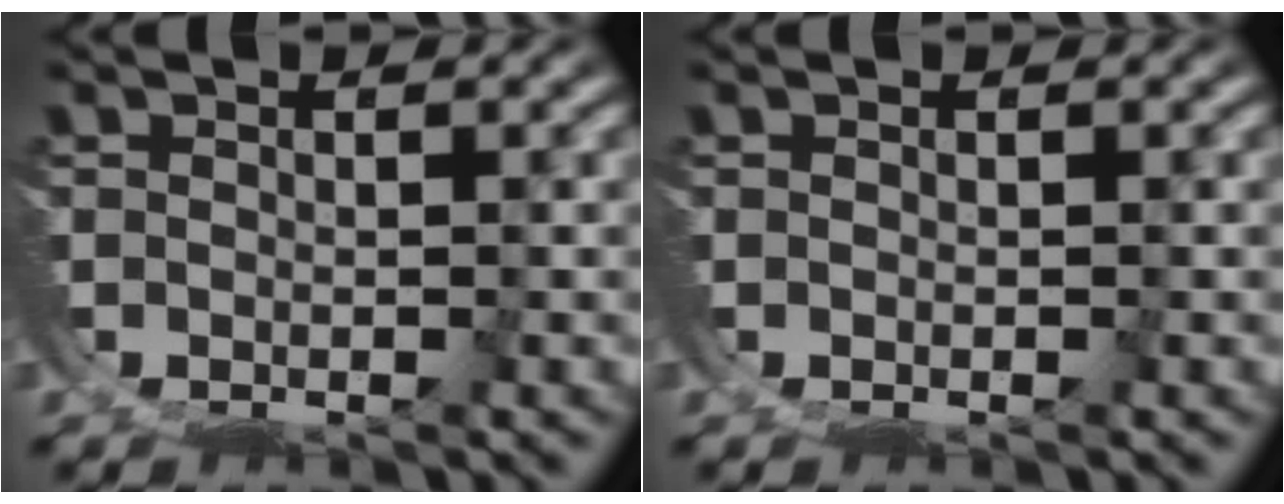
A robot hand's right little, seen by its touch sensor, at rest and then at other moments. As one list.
[{"total": 0.0}]